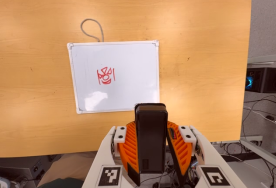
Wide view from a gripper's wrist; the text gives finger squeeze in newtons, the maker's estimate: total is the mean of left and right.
{"total": 6.5, "left": 5.3, "right": 7.8}